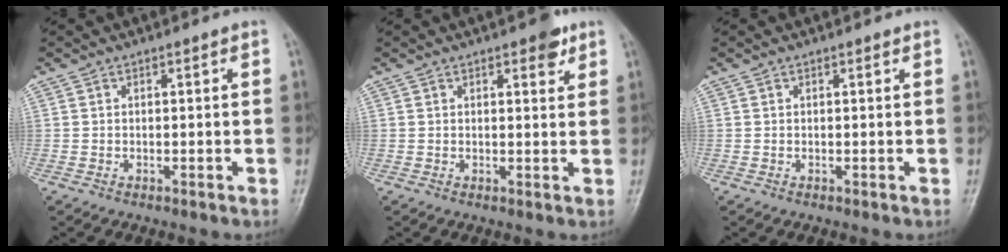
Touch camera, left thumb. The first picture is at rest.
{"total": 3.4, "force": [2.1, 1.4, 2.3], "torque": [-0.018, -0.008, 0.024]}
{"total": 0.0}